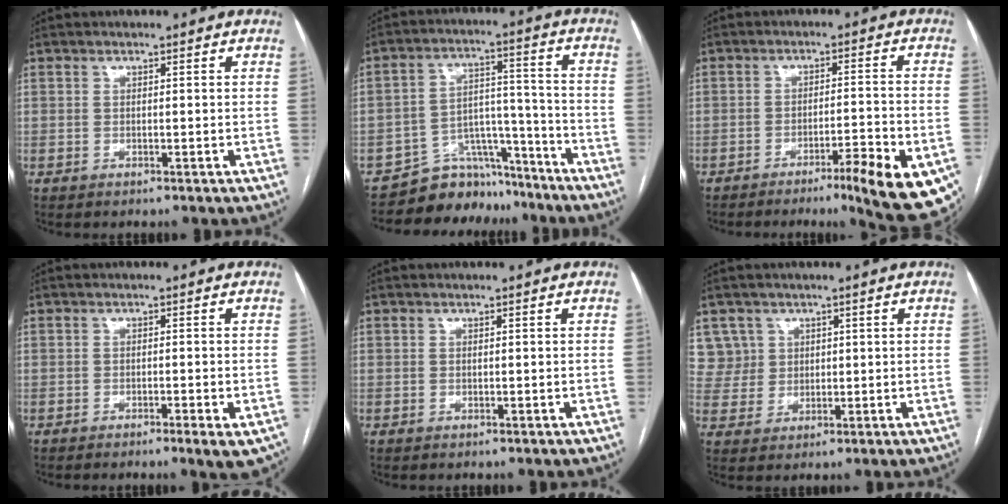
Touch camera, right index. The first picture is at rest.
{"total": 9.6, "force": [-8.7, 4.1, 0.0], "torque": [0.019, 0.066, -0.142]}
{"total": 14.1, "force": [-8.5, 1.2, 11.2], "torque": [-0.079, 0.007, -0.118]}
{"total": 4.2, "force": [-2.5, 0.7, 3.4], "torque": [-0.032, -0.006, -0.033]}
{"total": 0.0}
{"total": 5.6, "force": [2.7, 5.0, -0.3], "torque": [0.015, 0.012, 0.059]}